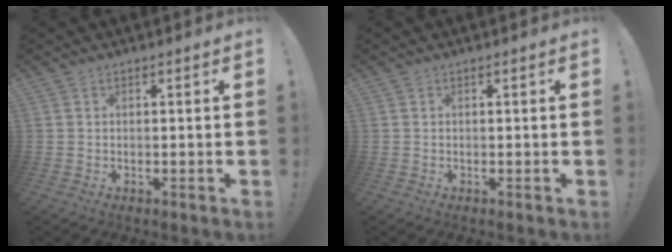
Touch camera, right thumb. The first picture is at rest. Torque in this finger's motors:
{"motor_torque": [-0.34, -0.15, -0.09, 0.23, -0.05]}